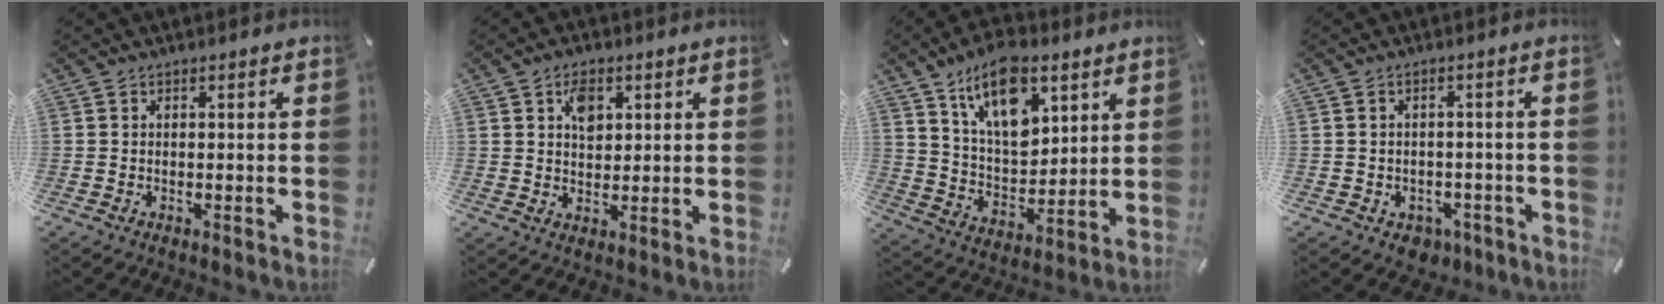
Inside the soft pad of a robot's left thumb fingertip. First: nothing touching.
{"total": 5.3, "force": [2.0, 3.8, 3.0], "torque": [-0.044, -0.002, 0.031]}
{"total": 15.6, "force": [9.0, 8.9, 9.2], "torque": [-0.154, -0.036, 0.164]}
{"total": 3.5, "force": [-1.4, 2.8, 1.4], "torque": [-0.024, 0.008, -0.024]}